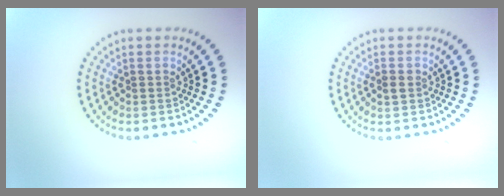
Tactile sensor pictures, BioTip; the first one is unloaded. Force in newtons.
{"total": 1.0, "press": 1.0, "slide": 0.2}